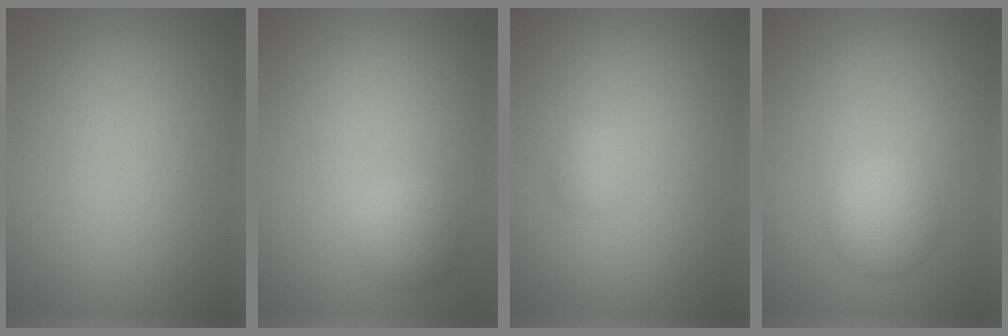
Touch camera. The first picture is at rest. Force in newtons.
{"total": 2.1, "press": 2.1, "slide": 0.0}
{"total": 1.0, "press": 1.0, "slide": 0.0}
{"total": 2.7, "press": 2.7, "slide": 0.1}